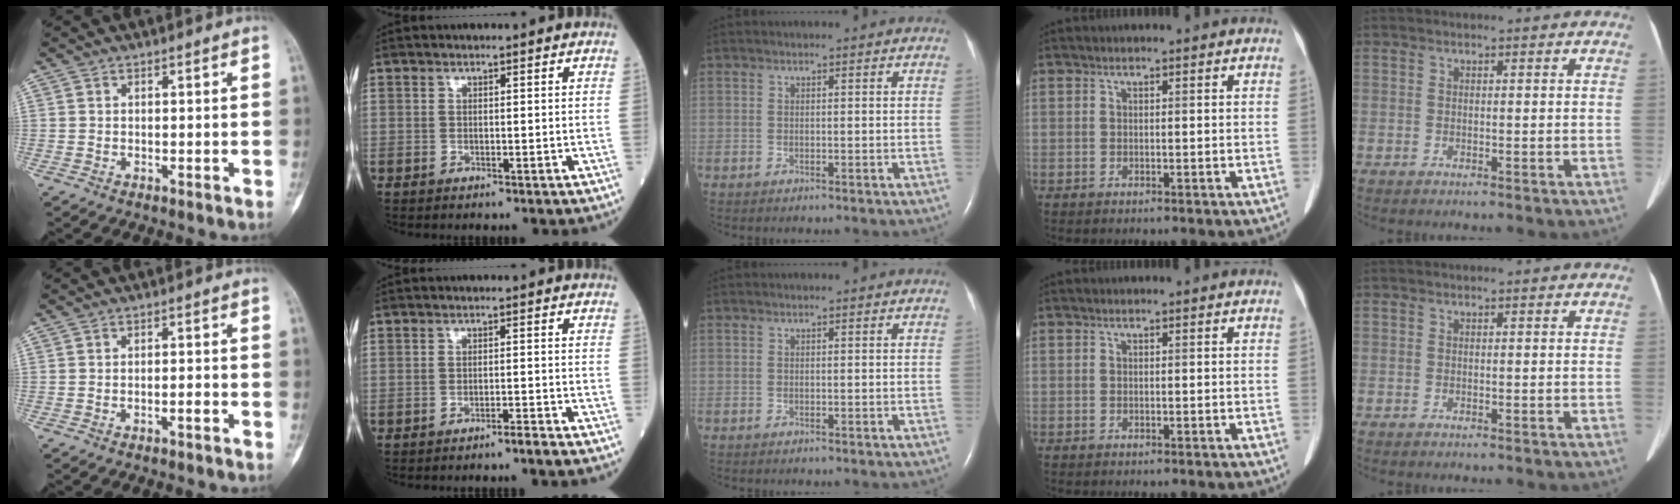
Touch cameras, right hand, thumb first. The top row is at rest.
{"thumb": {"total": 1.6, "force": [-0.9, 0.4, 1.2], "torque": [-0.020, 0.012, -0.013]}, "index": {"total": 2.1, "force": [-1.9, -0.4, 1.0], "torque": [-0.014, 0.002, -0.028]}}